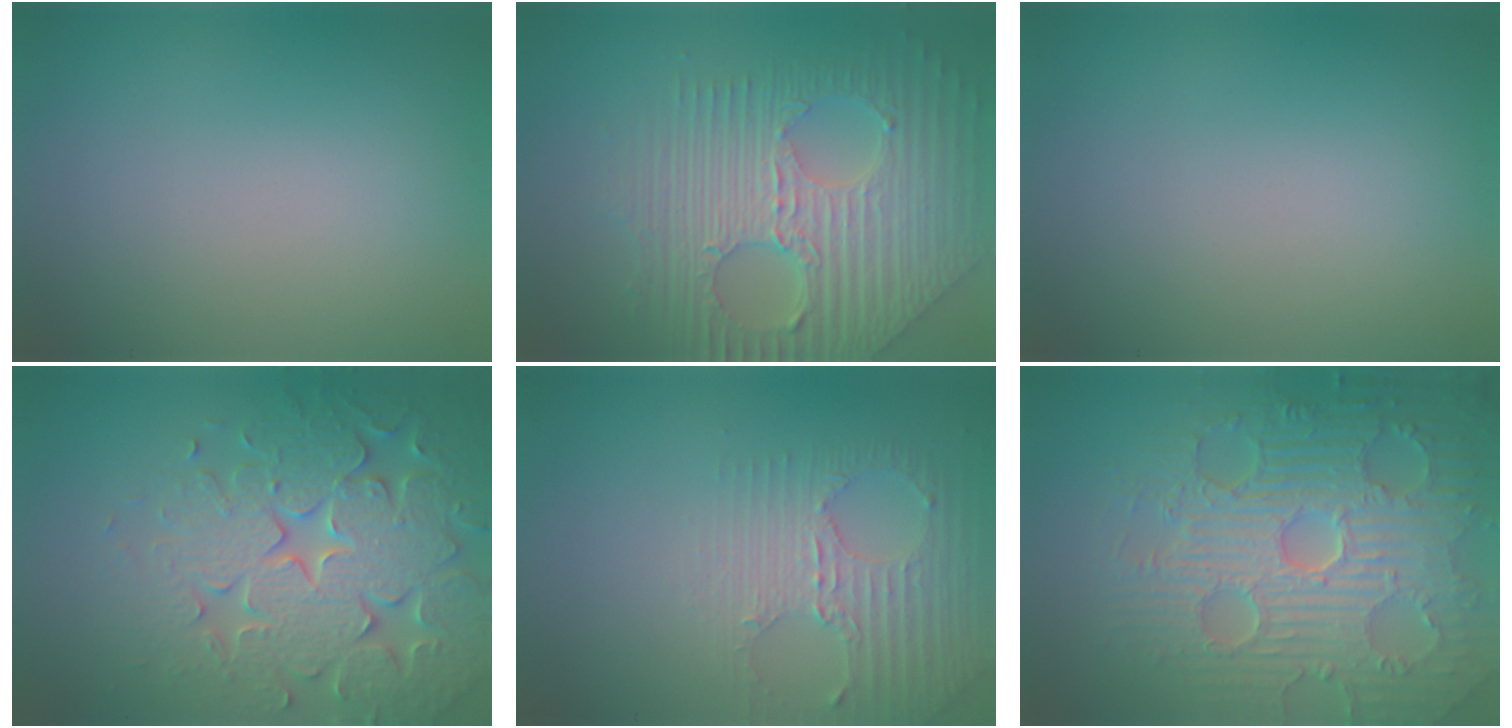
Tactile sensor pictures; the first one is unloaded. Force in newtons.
{"total": 9.0, "press": 6.2, "slide": 6.5}
{"total": 0.0}
{"total": 7.8, "press": 7.6, "slide": 1.6}
{"total": 2.8, "press": 2.5, "slide": 1.3}
{"total": 10.1, "press": 7.0, "slide": 7.3}